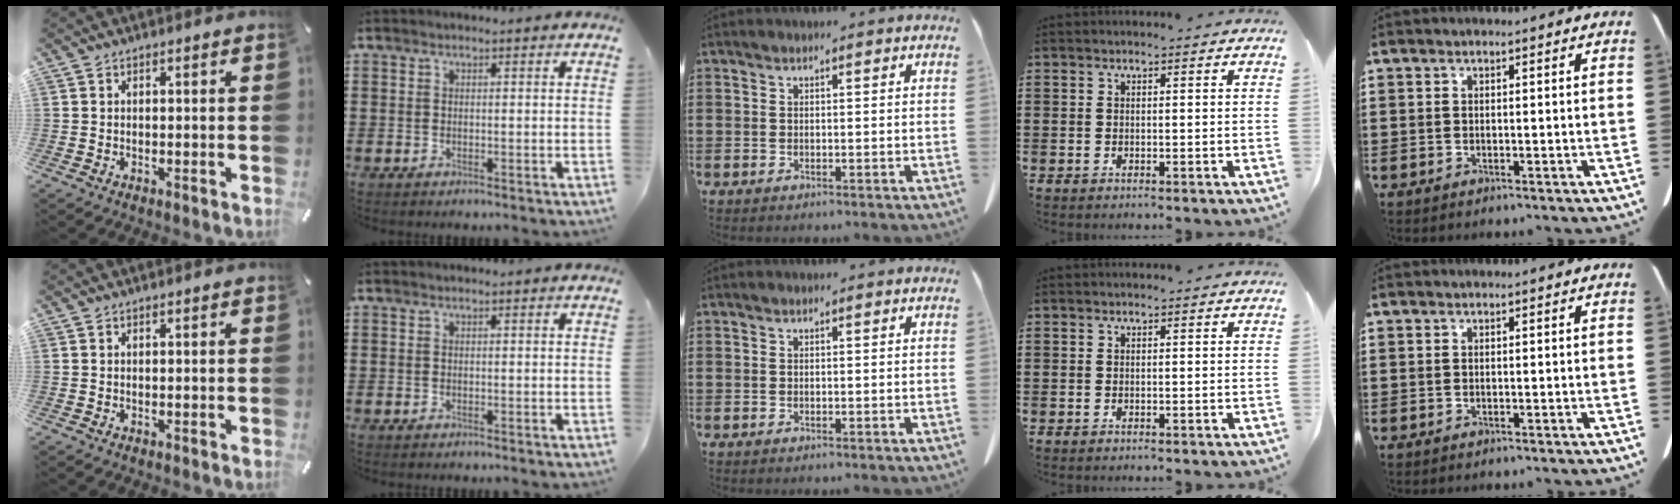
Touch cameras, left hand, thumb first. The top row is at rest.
{}